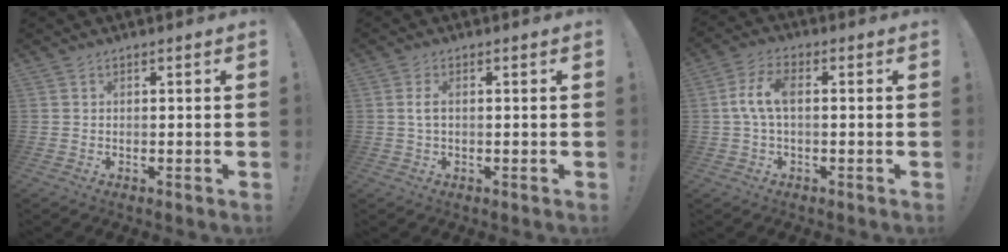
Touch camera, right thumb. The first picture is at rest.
{"total": 2.4, "force": [0.2, 0.9, 2.2], "torque": [-0.042, 0.003, 0.004]}
{"total": 7.8, "force": [0.3, 3.7, 6.9], "torque": [-0.141, 0.005, 0.007]}